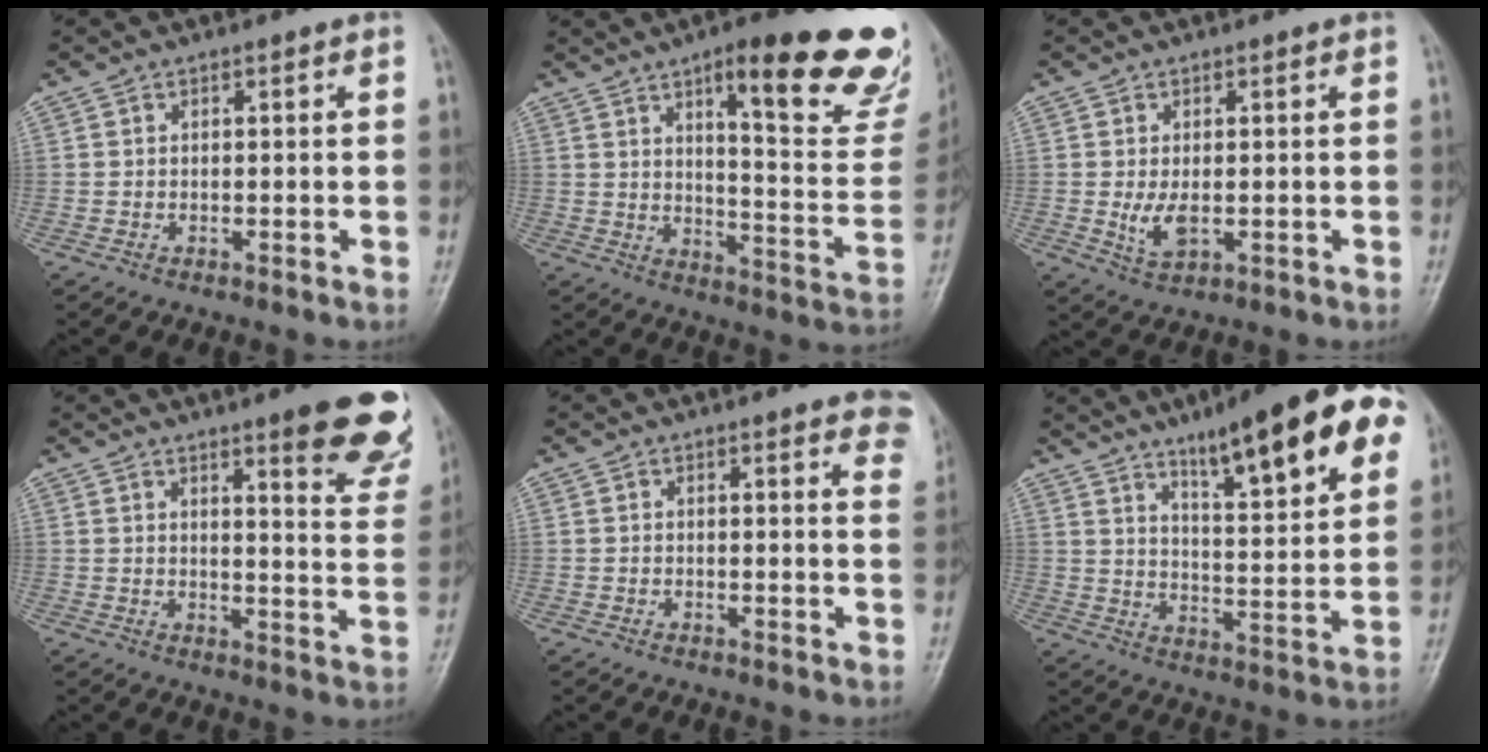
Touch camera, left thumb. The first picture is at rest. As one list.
[{"total": 25.2, "force": [15.0, 6.2, 19.2], "torque": [-0.213, -0.073, 0.200]}, {"total": 4.0, "force": [-0.1, 2.2, 3.4], "torque": [-0.063, -0.011, 0.006]}, {"total": 14.7, "force": [9.3, 3.0, 10.9], "torque": [-0.096, -0.055, 0.110]}, {"total": 8.8, "force": [6.4, 2.4, 5.6], "torque": [-0.039, -0.021, 0.059]}, {"total": 20.5, "force": [11.3, 4.2, 16.6], "torque": [-0.207, -0.033, 0.170]}]